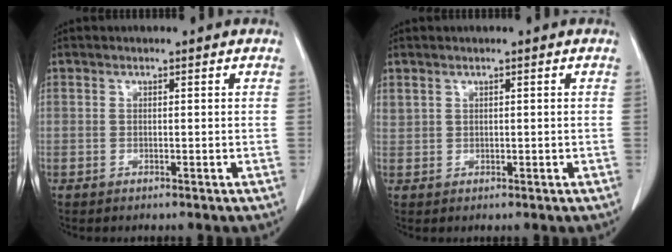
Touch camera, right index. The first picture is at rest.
{"total": 1.1, "force": [0.7, 0.7, 0.4], "torque": [-0.014, 0.009, 0.023]}